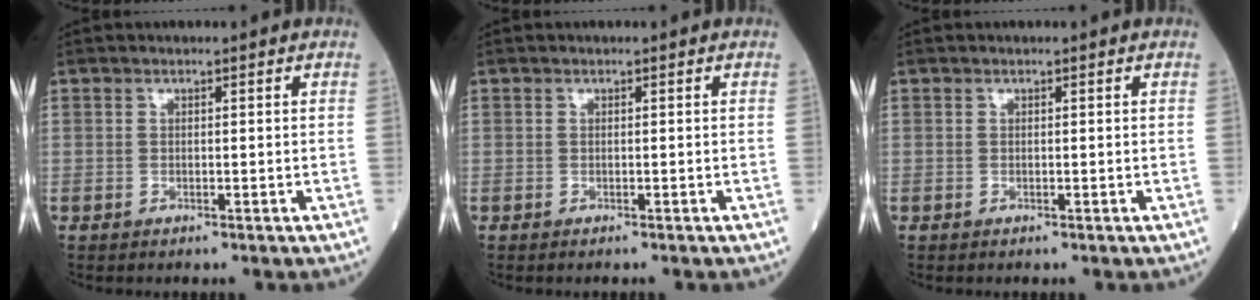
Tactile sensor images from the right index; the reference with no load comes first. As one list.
[{"total": 0.0}, {"total": 0.0}]